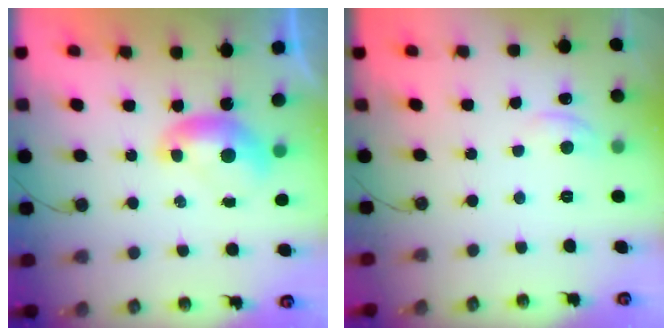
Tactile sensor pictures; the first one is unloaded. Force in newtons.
{"total": 1.3, "press": 1.1, "slide": 0.7}